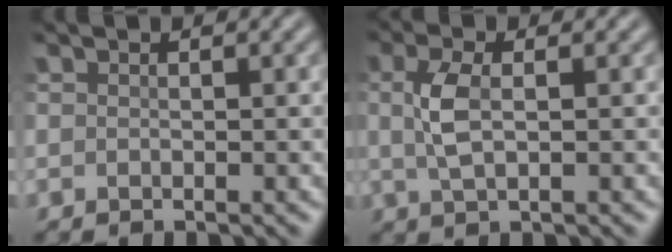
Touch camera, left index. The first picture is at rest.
{"total": 3.1, "force": [0.1, 1.3, 2.8], "torque": [-0.064, 0.006, 0.002]}